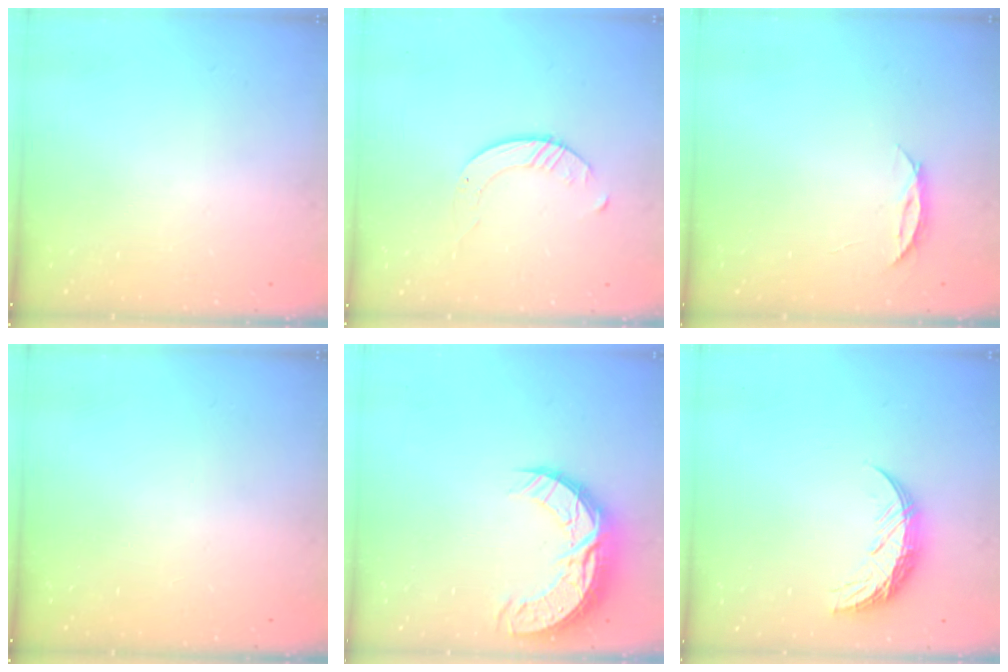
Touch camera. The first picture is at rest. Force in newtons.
{"total": 2.8, "press": 2.8, "slide": 0.3}
{"total": 3.7, "press": 3.6, "slide": 0.4}
{"total": 0.0}
{"total": 15.1, "press": 15.1, "slide": 1.1}
{"total": 9.3, "press": 9.3, "slide": 0.7}